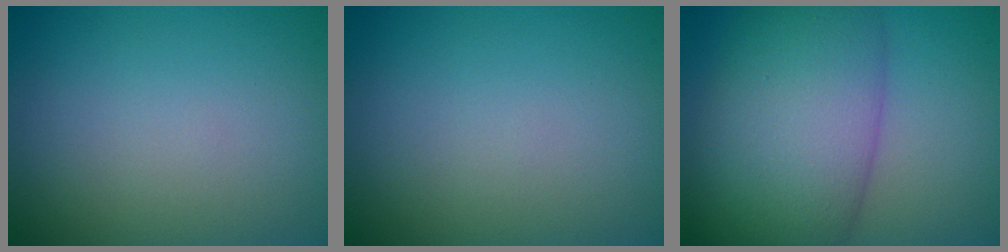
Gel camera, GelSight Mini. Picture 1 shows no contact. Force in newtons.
{"total": 0.0}
{"total": 10.6, "press": 10.6, "slide": 0.4}